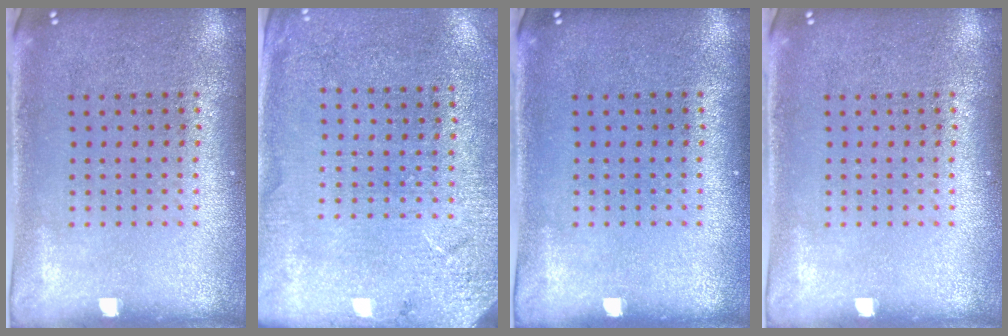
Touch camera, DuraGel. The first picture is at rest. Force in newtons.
{"total": 2.6, "press": 2.5, "slide": 0.5}
{"total": 0.0}
{"total": 0.0}